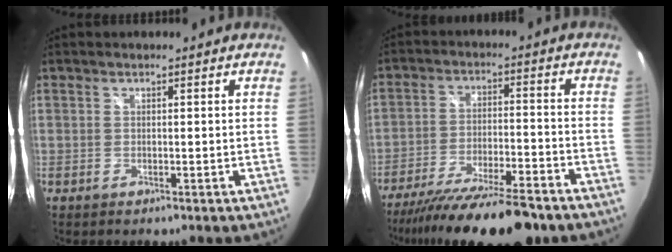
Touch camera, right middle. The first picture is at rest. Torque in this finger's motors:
{"motor_torque": [1.14, -1.00, 0.46, 0.20]}